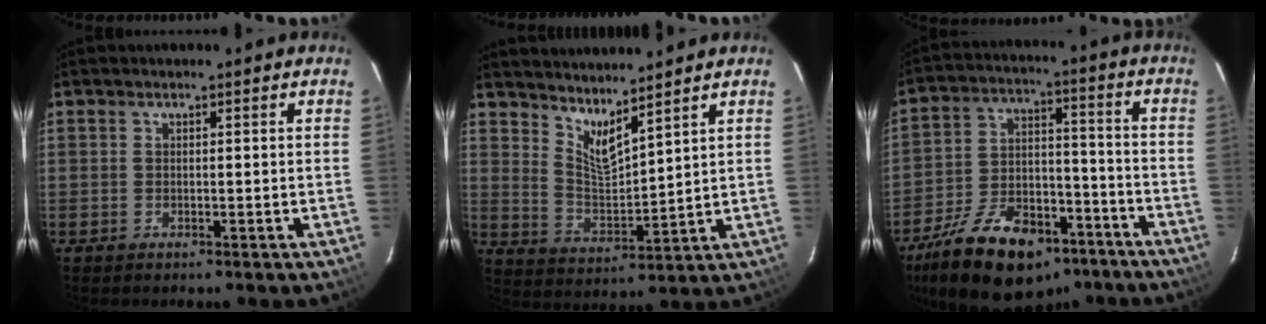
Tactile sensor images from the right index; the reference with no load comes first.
{"total": 7.5, "force": [6.3, 1.1, 4.0], "torque": [-0.069, -0.013, 0.122]}
{"total": 21.2, "force": [-13.6, 10.7, 12.3], "torque": [-0.236, 0.007, -0.209]}